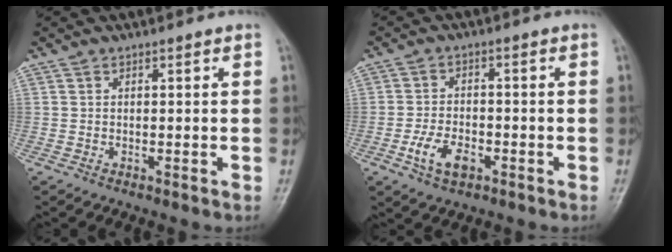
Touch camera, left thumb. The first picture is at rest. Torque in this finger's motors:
{"motor_torque": [-0.48, 0.66, 0.22, 0.08, 0.01]}